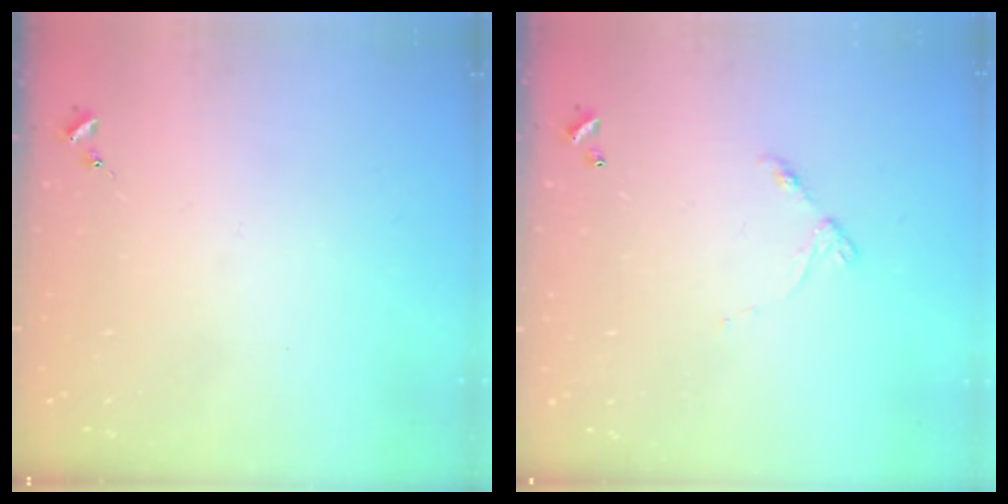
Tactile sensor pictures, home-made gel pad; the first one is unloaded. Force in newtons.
{"total": 5.8, "press": 5.8, "slide": 0.5}